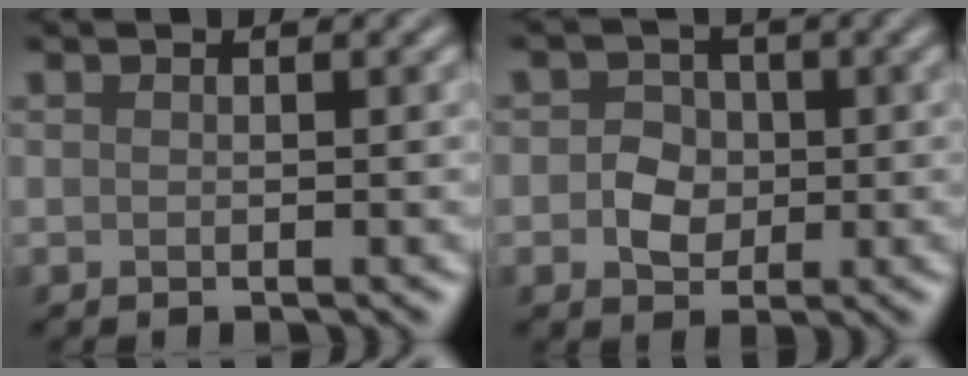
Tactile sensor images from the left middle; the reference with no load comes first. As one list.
[{"total": 2.8, "force": [-0.3, 2.5, 1.4], "torque": [-0.015, 0.000, -0.011]}]